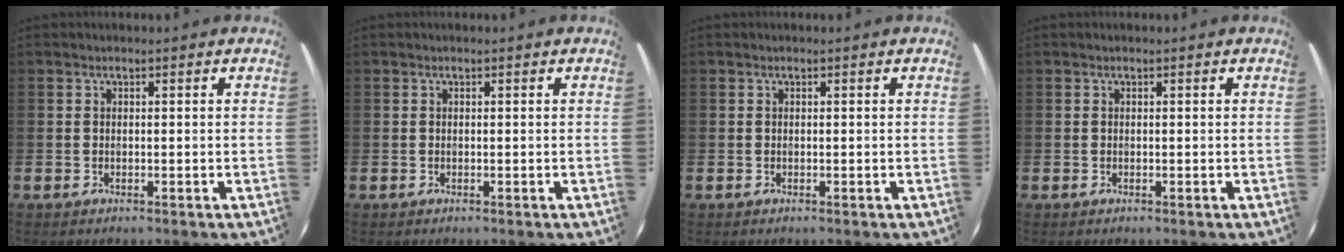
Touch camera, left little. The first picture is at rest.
{"total": 0.0}
{"total": 0.0}
{"total": 0.0}